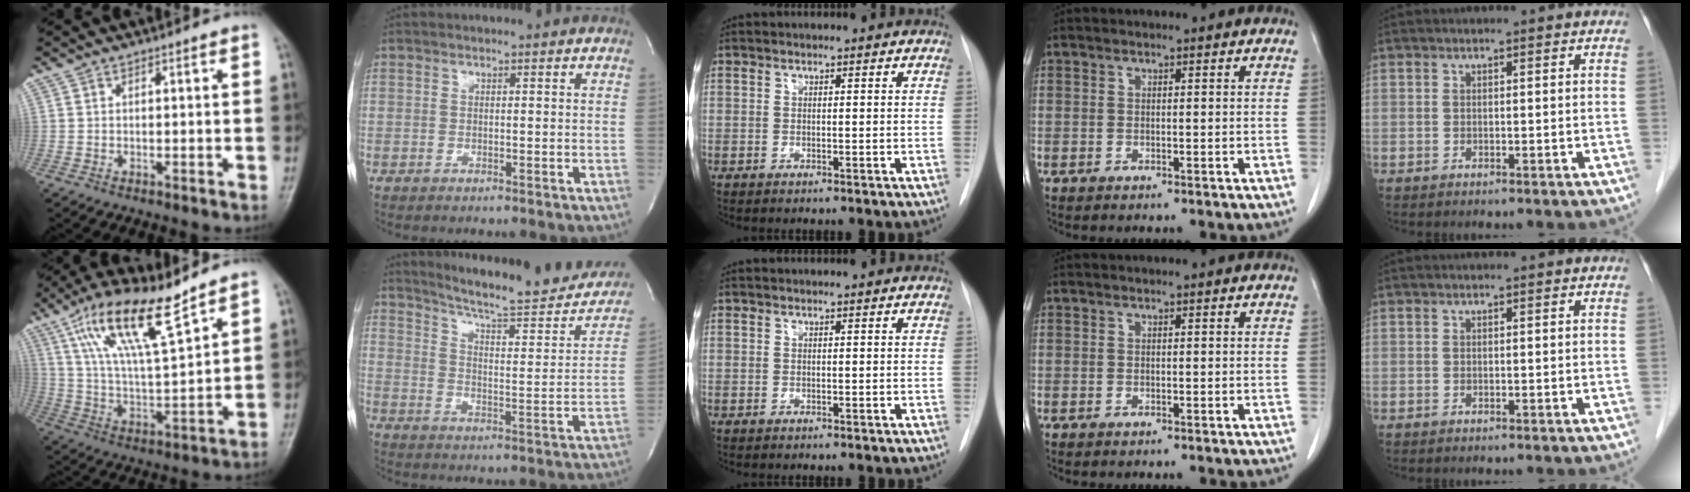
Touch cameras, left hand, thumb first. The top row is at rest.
{"thumb": {"total": 16.0, "force": [10.4, 3.4, 11.6], "torque": [-0.207, -0.046, 0.204]}, "index": {"total": 23.0, "force": [20.4, 3.2, 10.2], "torque": [-0.143, -0.046, 0.263]}}